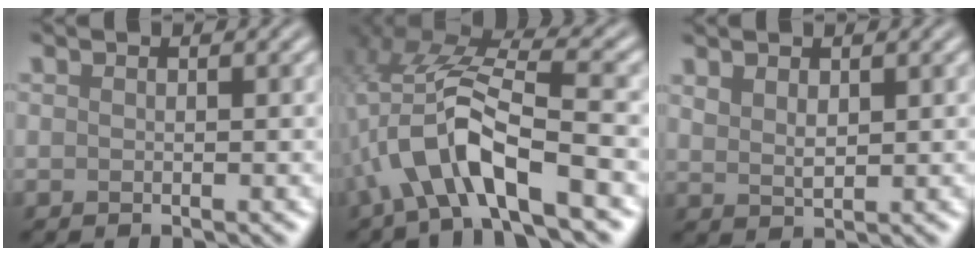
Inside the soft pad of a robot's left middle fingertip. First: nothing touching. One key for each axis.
{"total": 8.0, "fx": -3.2, "fy": 2.5, "fz": 6.8, "tx": -0.141, "ty": 0.010, "tz": -0.058}
{"total": 1.4, "fx": 1.0, "fy": 0.7, "fz": 0.8, "tx": -0.020, "ty": -0.001, "tz": 0.025}